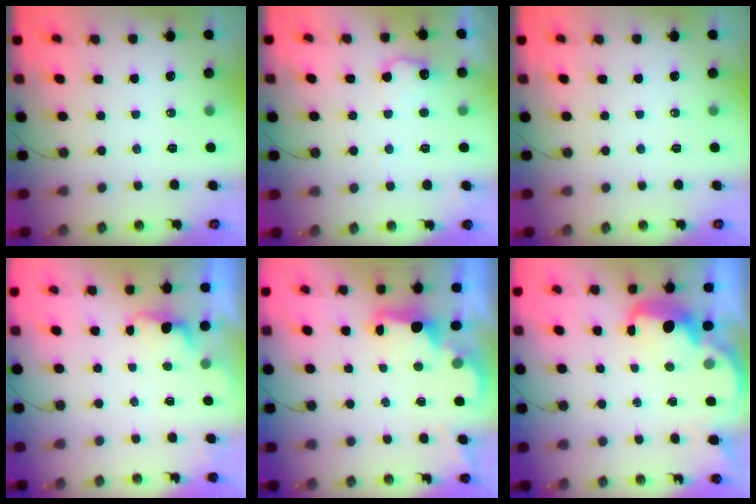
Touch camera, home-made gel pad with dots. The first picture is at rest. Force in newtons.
{"total": 10.5, "press": 10.5, "slide": 0.5}
{"total": 0.0}
{"total": 1.1, "press": 0.8, "slide": 0.7}
{"total": 2.4, "press": 2.3, "slide": 0.8}
{"total": 4.9, "press": 4.9, "slide": 0.8}